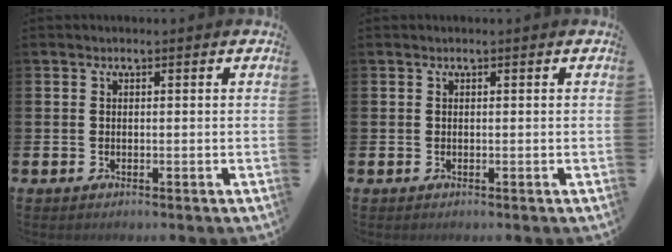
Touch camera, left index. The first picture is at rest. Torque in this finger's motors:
{"motor_torque": [0.31, 0.09, -0.01, -0.01]}